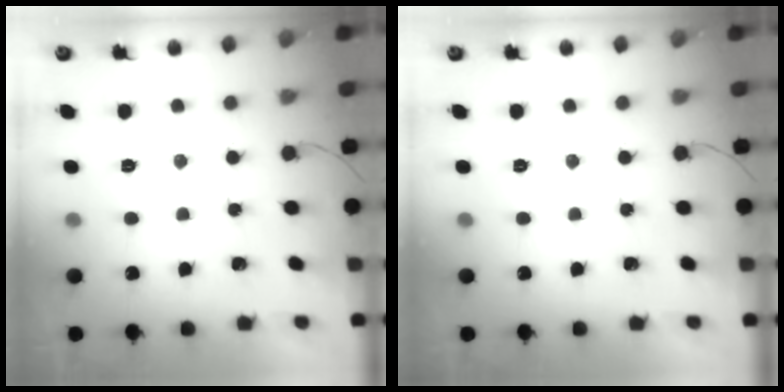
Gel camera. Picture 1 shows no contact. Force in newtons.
{"total": 0.0}